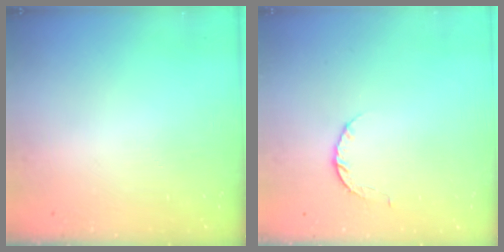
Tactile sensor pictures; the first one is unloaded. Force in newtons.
{"total": 3.9, "press": 3.9, "slide": 0.6}